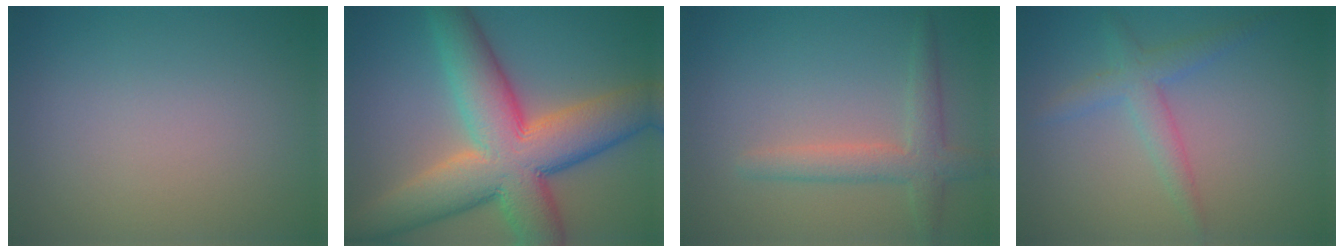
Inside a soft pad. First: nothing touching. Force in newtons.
{"total": 12.9, "press": 12.9, "slide": 0.7}
{"total": 3.0, "press": 3.0, "slide": 0.1}
{"total": 2.6, "press": 2.6, "slide": 0.1}